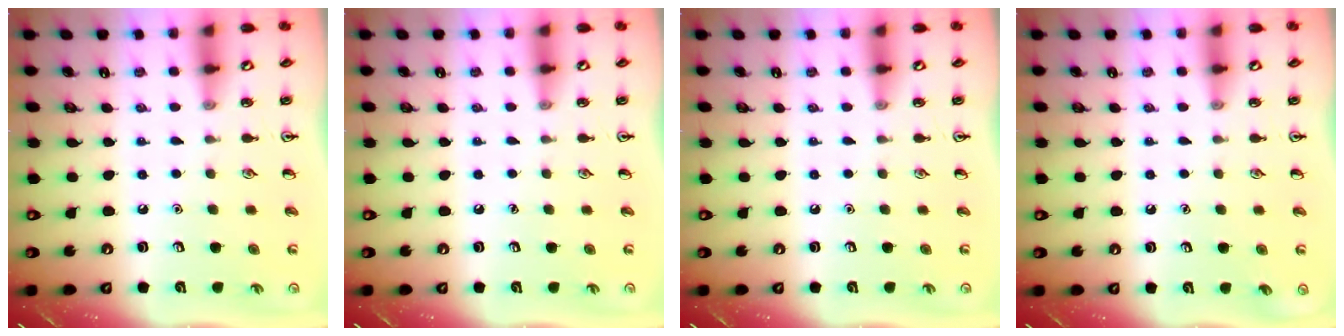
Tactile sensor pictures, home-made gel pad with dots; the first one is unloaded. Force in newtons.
{"total": 0.0}
{"total": 0.0}
{"total": 0.0}